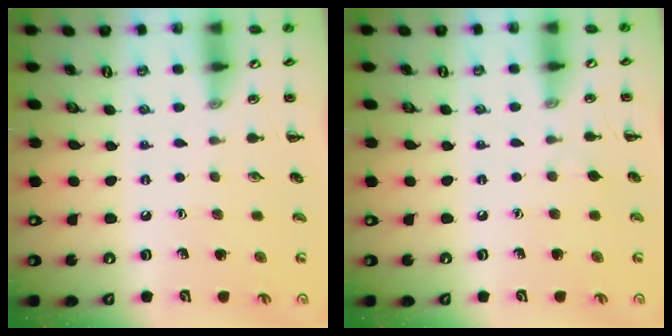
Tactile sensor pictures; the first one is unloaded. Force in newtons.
{"total": 2.4, "press": 2.3, "slide": 0.9}